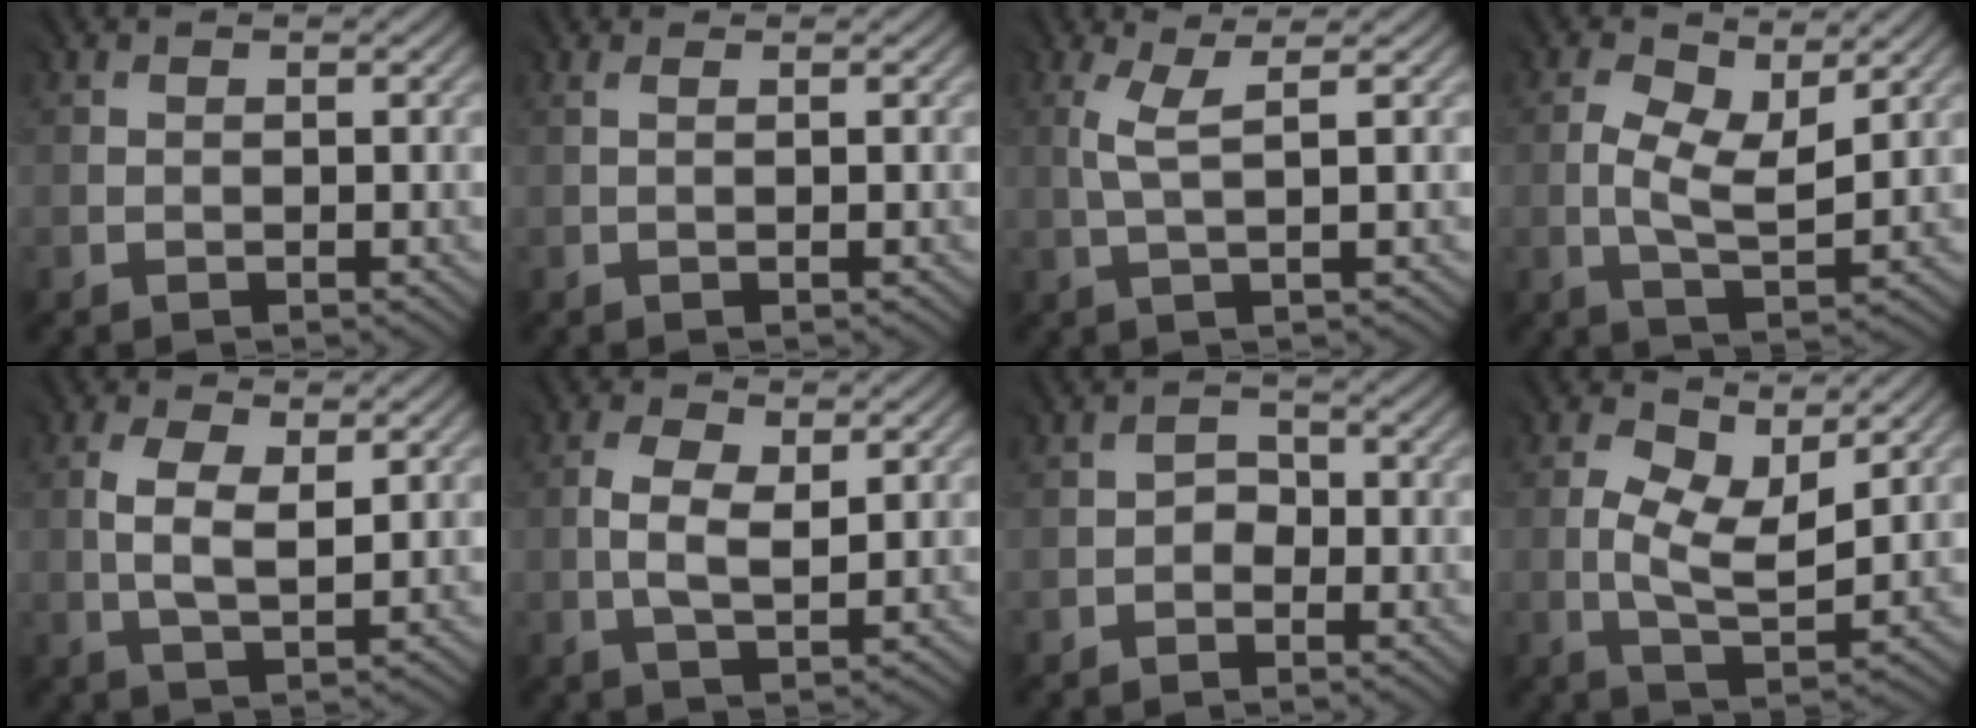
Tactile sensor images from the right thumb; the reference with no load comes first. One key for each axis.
{"total": 0.6, "fx": 0.0, "fy": -0.4, "fz": 0.4, "tx": -0.008, "ty": 0.001, "tz": -0.001}
{"total": 2.5, "fx": 0.6, "fy": -0.1, "fz": 2.5, "tx": -0.051, "ty": 0.005, "tz": 0.015}
{"total": 5.0, "fx": 1.2, "fy": 2.2, "fz": 4.3, "tx": -0.090, "ty": 0.000, "tz": 0.023}
{"total": 4.2, "fx": 0.8, "fy": 1.9, "fz": 3.6, "tx": -0.084, "ty": -0.002, "tz": 0.019}
{"total": 3.7, "fx": 0.4, "fy": 1.8, "fz": 3.2, "tx": -0.078, "ty": -0.002, "tz": 0.012}
{"total": 1.6, "fx": -1.2, "fy": 1.1, "fz": 0.3, "tx": 0.002, "ty": 0.004, "tz": -0.024}
{"total": 5.9, "fx": 1.7, "fy": 2.8, "fz": 5.0, "tx": -0.097, "ty": -0.001, "tz": 0.029}